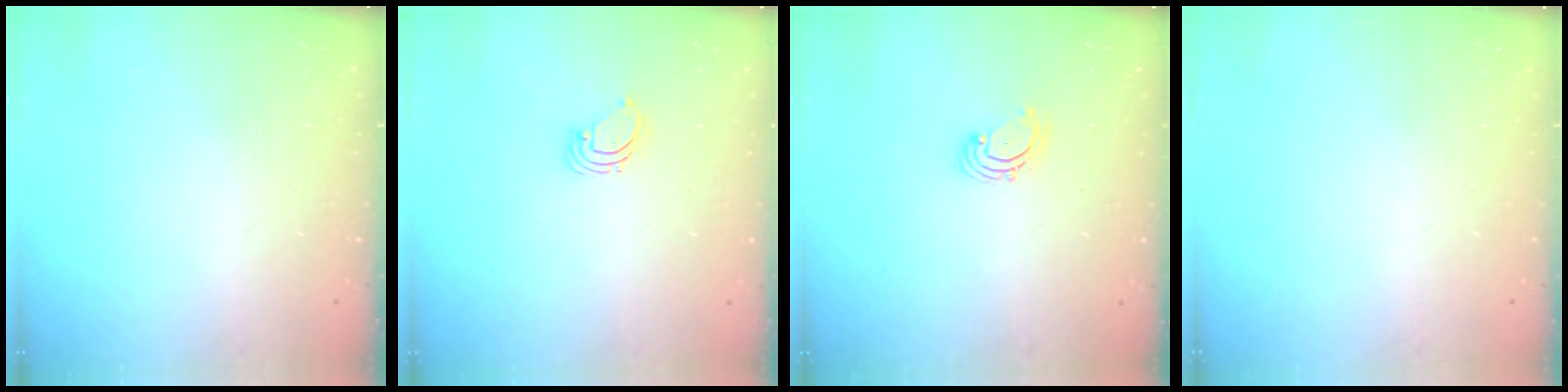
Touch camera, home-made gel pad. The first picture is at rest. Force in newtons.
{"total": 1.6, "press": 1.6, "slide": 0.1}
{"total": 1.8, "press": 1.7, "slide": 0.6}
{"total": 0.0}